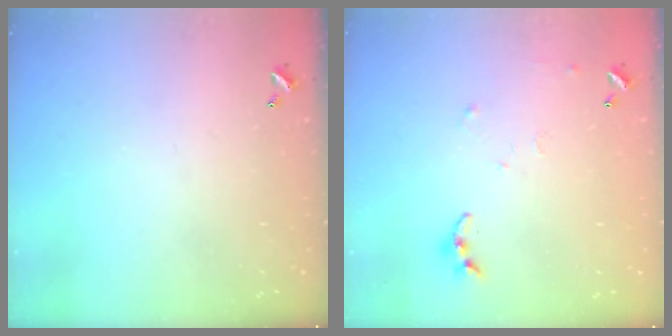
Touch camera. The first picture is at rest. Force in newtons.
{"total": 7.5, "press": 7.5, "slide": 0.6}